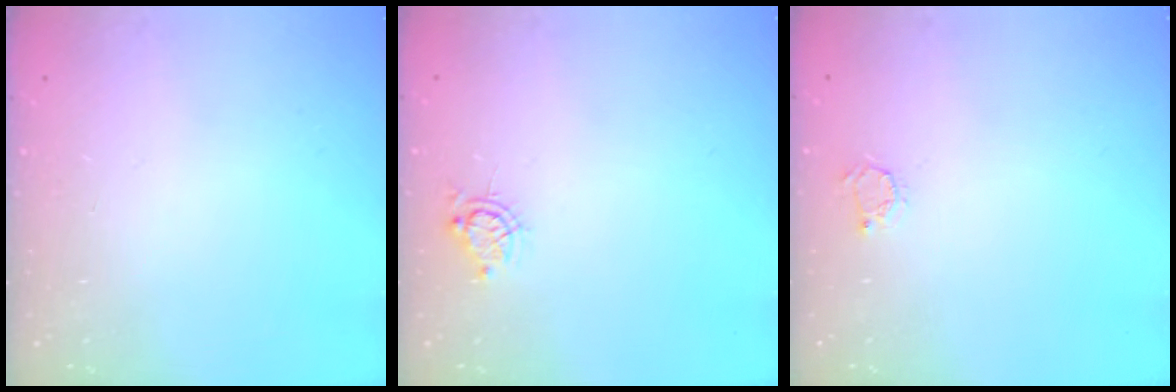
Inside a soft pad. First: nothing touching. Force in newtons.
{"total": 6.6, "press": 6.5, "slide": 1.2}
{"total": 2.5, "press": 2.5, "slide": 0.3}